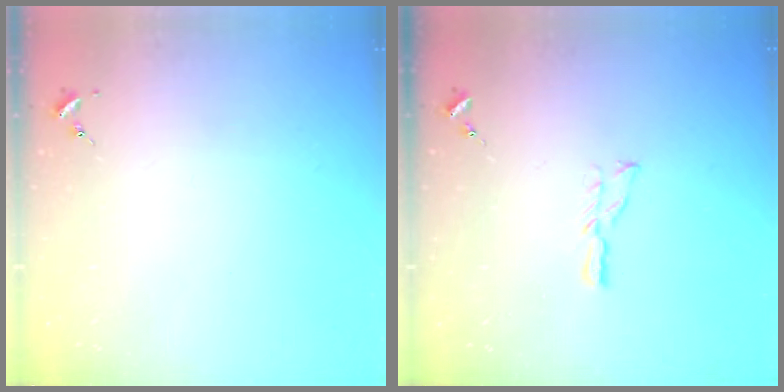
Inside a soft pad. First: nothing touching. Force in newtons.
{"total": 6.2, "press": 6.2, "slide": 0.5}